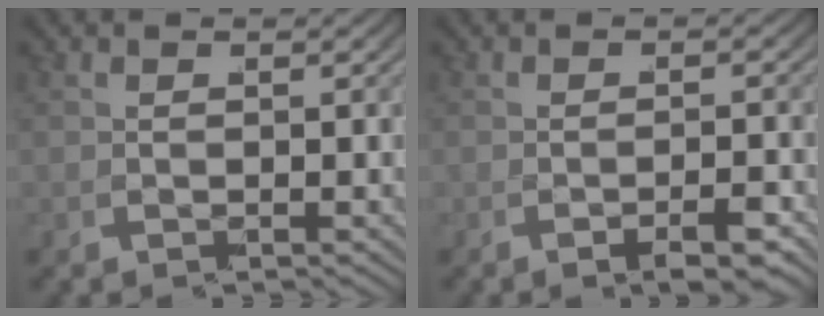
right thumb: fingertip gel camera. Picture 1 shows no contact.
{"total": 1.8, "force": [-1.5, -0.6, 0.8], "torque": [-0.022, 0.001, -0.024]}